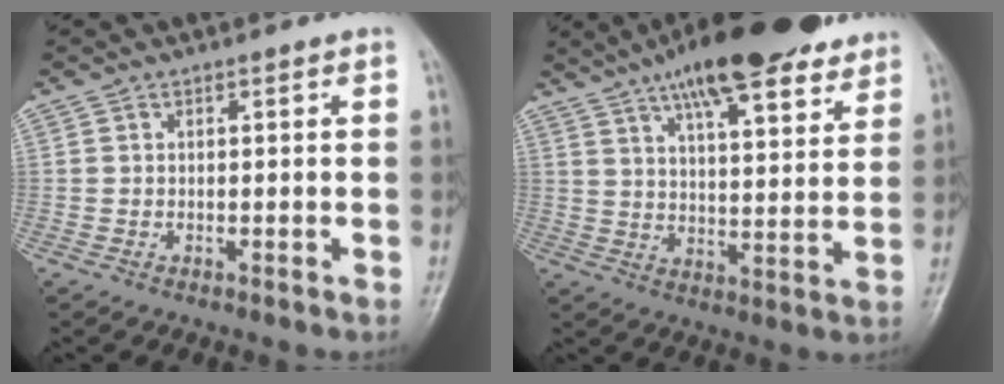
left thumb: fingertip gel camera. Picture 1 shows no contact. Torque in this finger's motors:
{"motor_torque": [1.38, -0.03, 1.44, -1.33, 0.17]}